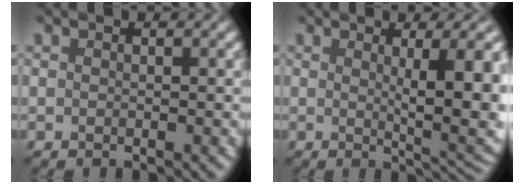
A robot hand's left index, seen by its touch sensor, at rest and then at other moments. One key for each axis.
{"total": 8.0, "fx": 0.9, "fy": 2.3, "fz": 7.6, "tx": -0.087, "ty": -0.008, "tz": 0.019}